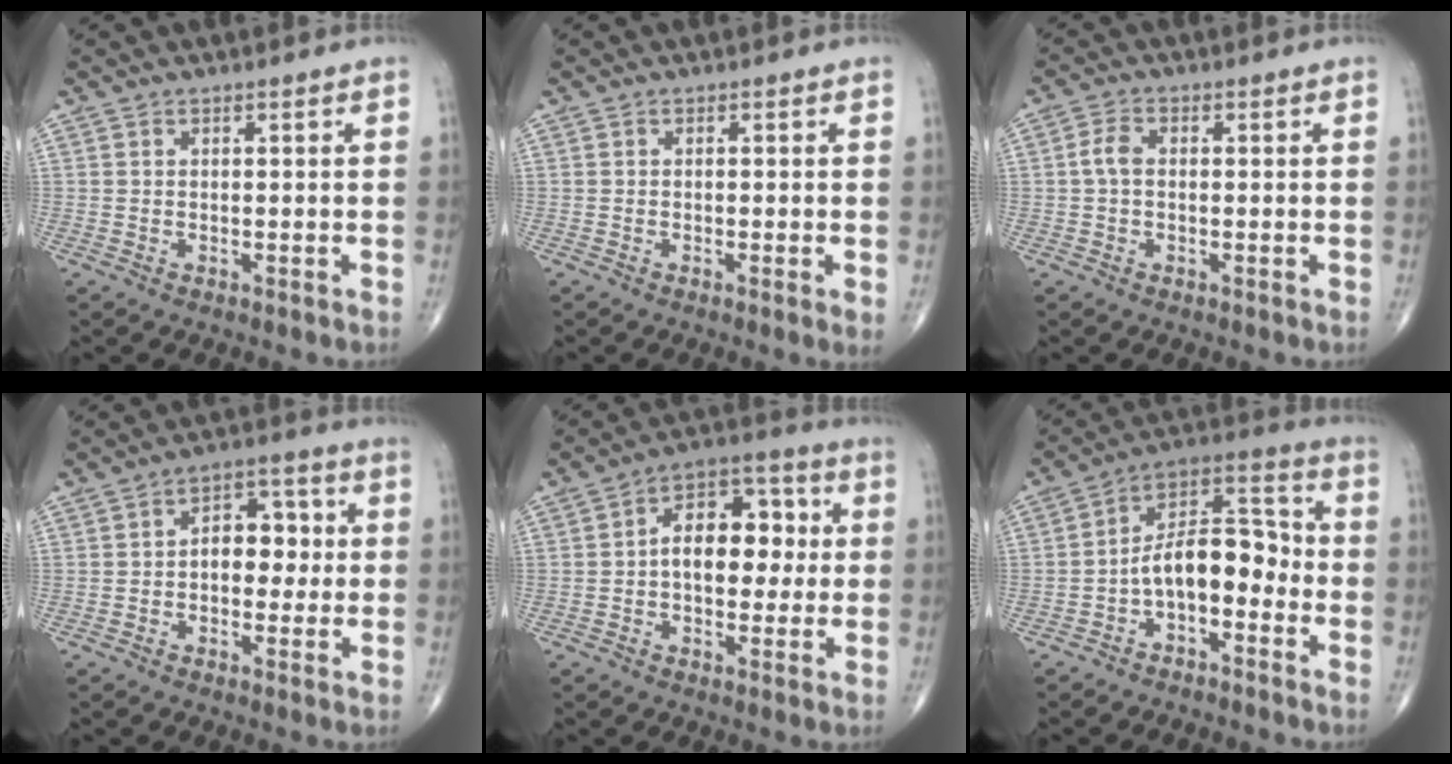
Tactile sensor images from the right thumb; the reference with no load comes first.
{"total": 1.5, "force": [-0.3, 0.1, 1.4], "torque": [-0.027, -0.005, -0.007]}
{"total": 3.1, "force": [0.0, 2.0, 2.4], "torque": [-0.046, 0.007, -0.006]}
{"total": 8.2, "force": [0.0, 5.4, 6.2], "torque": [-0.052, 0.025, -0.008]}
{"total": 12.5, "force": [0.5, 7.8, 9.8], "torque": [-0.110, 0.031, -0.001]}
{"total": 11.7, "force": [-3.3, 6.3, 9.3], "torque": [-0.128, 0.061, -0.067]}